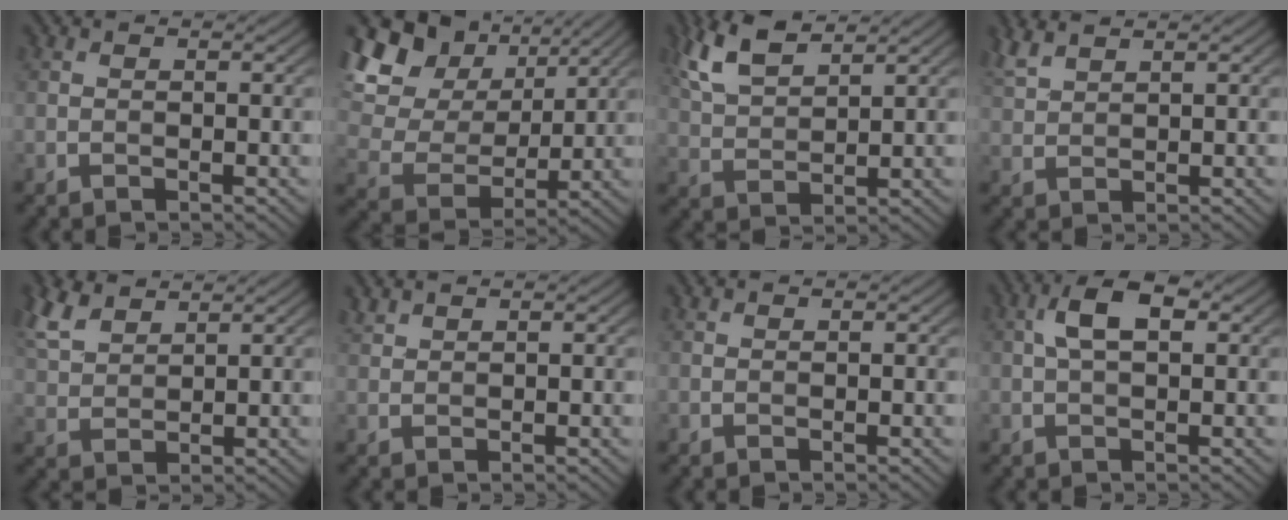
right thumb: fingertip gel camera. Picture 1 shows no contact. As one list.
[{"total": 15.6, "force": [7.8, 10.2, 8.8], "torque": [-0.236, 0.041, 0.139]}, {"total": 7.7, "force": [5.1, 2.9, 5.0], "torque": [-0.126, 0.012, 0.109]}, {"total": 3.3, "force": [2.8, 0.7, 1.6], "torque": [-0.044, 0.008, 0.067]}, {"total": 6.5, "force": [4.7, 2.7, 3.5], "torque": [-0.101, 0.015, 0.103]}, {"total": 1.6, "force": [1.5, 0.3, 0.4], "torque": [-0.014, 0.004, 0.037]}, {"total": 0.6, "force": [0.6, 0.0, 0.1], "torque": [-0.006, 0.003, 0.015]}, {"total": 5.1, "force": [1.3, 2.4, 4.3], "torque": [-0.085, 0.010, 0.018]}]